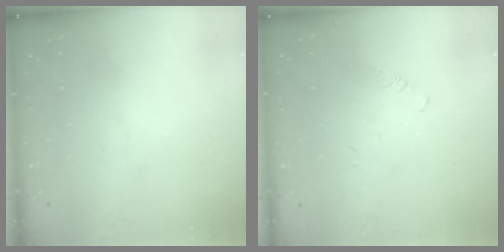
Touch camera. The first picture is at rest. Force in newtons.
{"total": 1.0, "press": 0.9, "slide": 0.2}